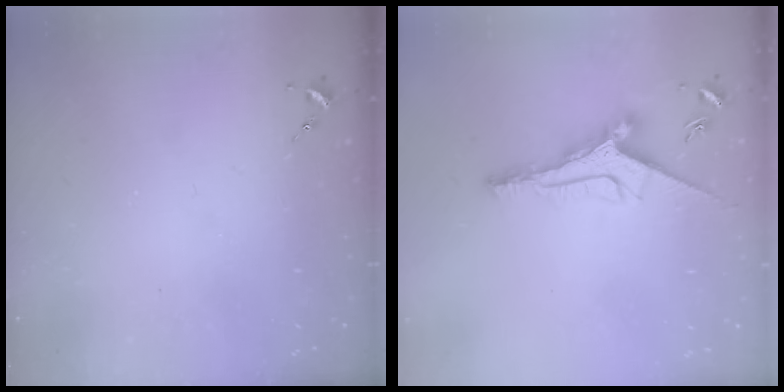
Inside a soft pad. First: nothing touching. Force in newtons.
{"total": 9.9, "press": 9.9, "slide": 0.2}